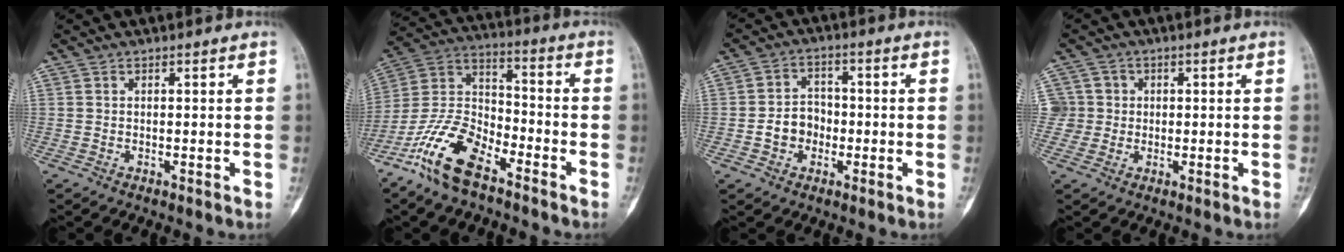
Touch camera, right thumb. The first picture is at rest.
{"total": 14.6, "force": [-9.5, 6.3, 9.1], "torque": [-0.178, 0.057, -0.192]}
{"total": 6.0, "force": [-1.6, 5.0, 2.8], "torque": [-0.023, 0.025, -0.033]}
{"total": 4.4, "force": [0.4, 4.4, 0.0], "torque": [0.035, 0.008, 0.003]}